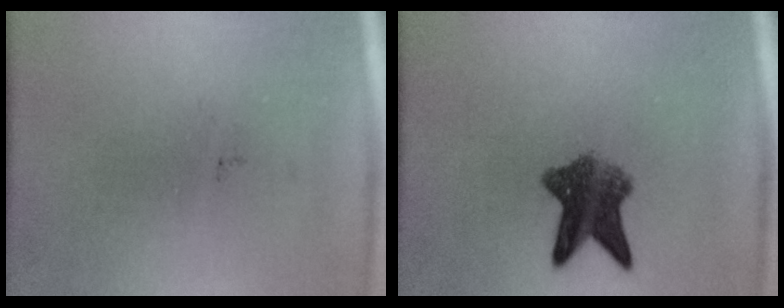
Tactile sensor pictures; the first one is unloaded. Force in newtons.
{"total": 6.8}